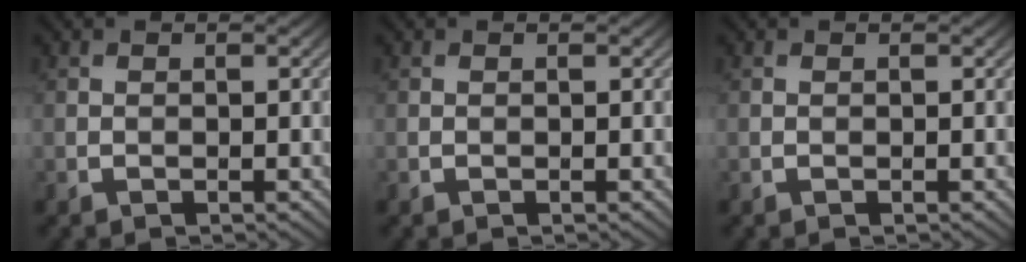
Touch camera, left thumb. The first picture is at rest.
{"total": 0.0}
{"total": 0.0}